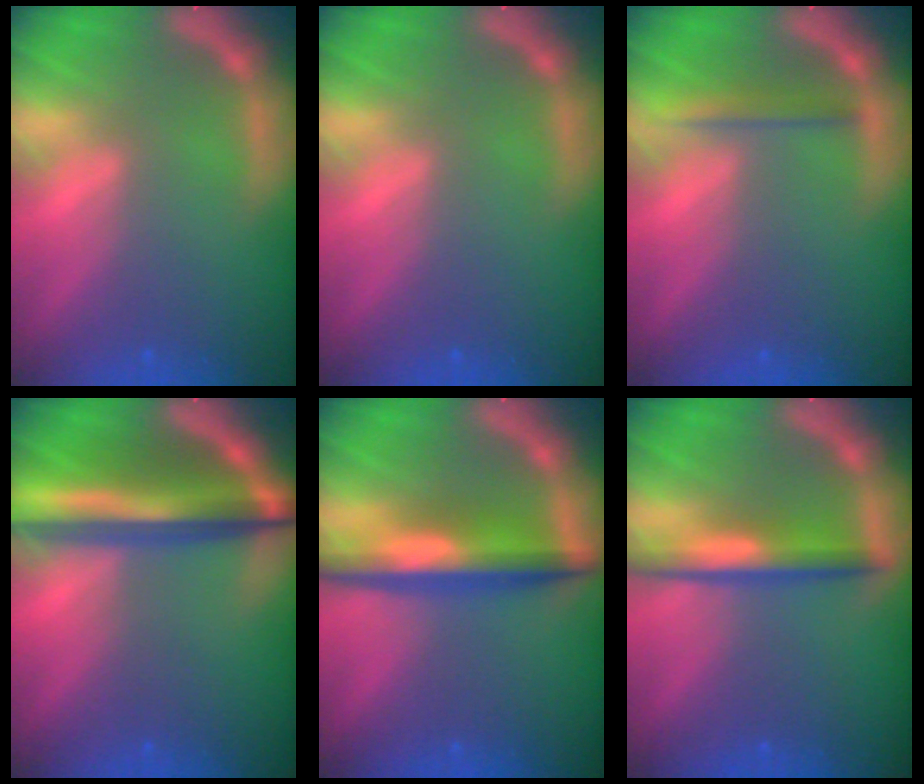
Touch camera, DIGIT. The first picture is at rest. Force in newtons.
{"total": 0.0}
{"total": 2.0}
{"total": 9.1}
{"total": 6.0}
{"total": 4.0}